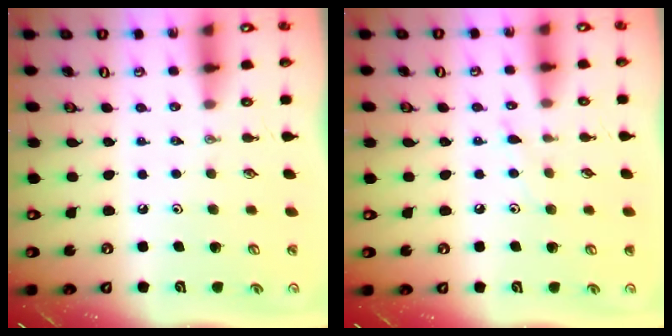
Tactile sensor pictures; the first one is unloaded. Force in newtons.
{"total": 4.3, "press": 4.3, "slide": 0.6}